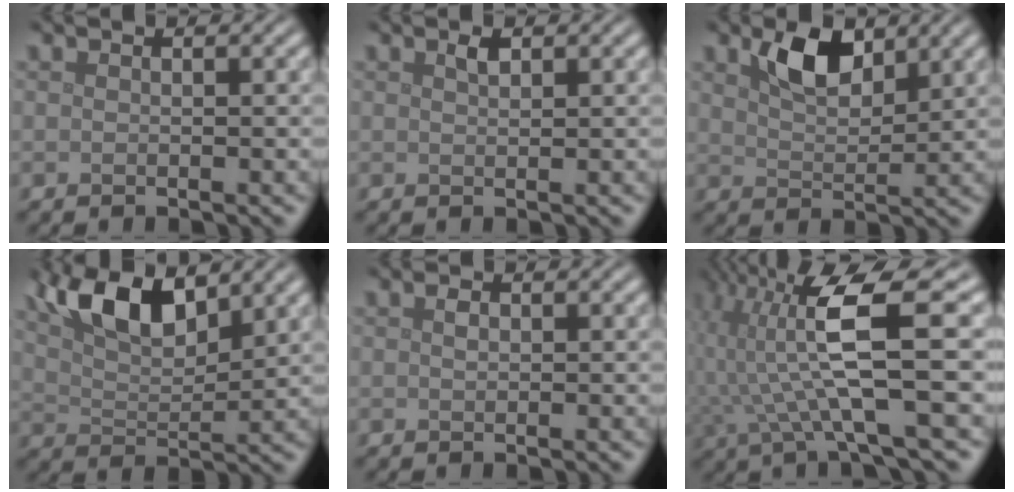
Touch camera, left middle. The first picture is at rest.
{"total": 0.9, "force": [0.7, 0.3, 0.5], "torque": [-0.009, 0.000, 0.014]}
{"total": 4.4, "force": [2.6, 2.2, 2.8], "torque": [-0.055, 0.002, 0.047]}
{"total": 7.7, "force": [4.6, 3.1, 5.3], "torque": [-0.104, 0.013, 0.084]}
{"total": 1.0, "force": [0.3, 0.6, 0.7], "torque": [-0.015, 0.002, 0.006]}
{"total": 9.4, "force": [1.4, 2.1, 9.0], "torque": [-0.165, 0.006, 0.023]}